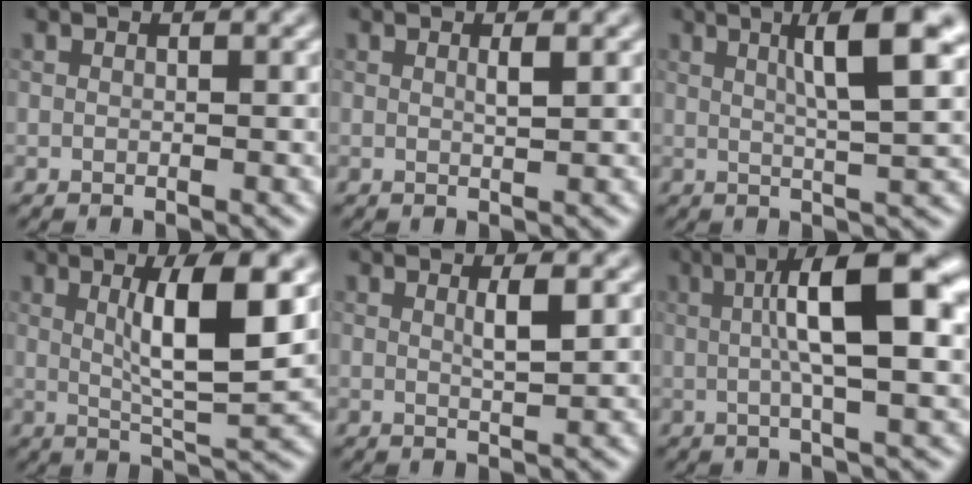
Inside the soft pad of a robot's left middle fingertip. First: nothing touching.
{"total": 0.9, "force": [0.4, 0.1, 0.8], "torque": [-0.013, 0.001, 0.005]}
{"total": 6.8, "force": [2.5, 1.2, 6.2], "torque": [-0.078, 0.010, 0.038]}
{"total": 7.1, "force": [1.7, 1.4, 6.8], "torque": [-0.109, -0.004, 0.032]}
{"total": 1.8, "force": [0.6, 0.2, 1.6], "torque": [-0.029, 0.000, 0.007]}
{"total": 10.2, "force": [1.7, 2.7, 9.7], "torque": [-0.137, 0.017, 0.020]}